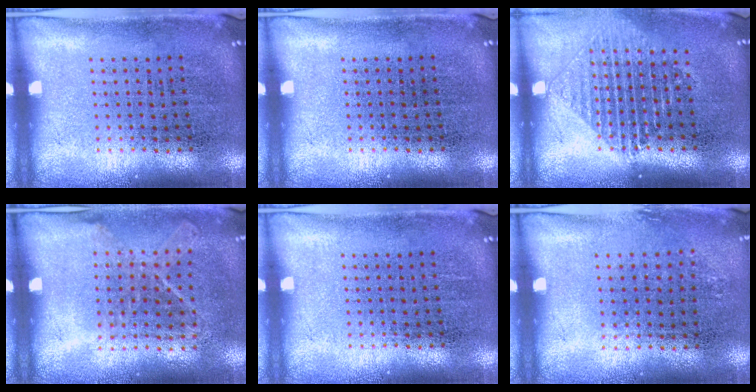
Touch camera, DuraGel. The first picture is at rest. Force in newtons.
{"total": 0.0}
{"total": 1.4, "press": 1.3, "slide": 0.6}
{"total": 1.1, "press": 0.9, "slide": 0.6}
{"total": 0.0}
{"total": 0.8, "press": 0.7, "slide": 0.4}